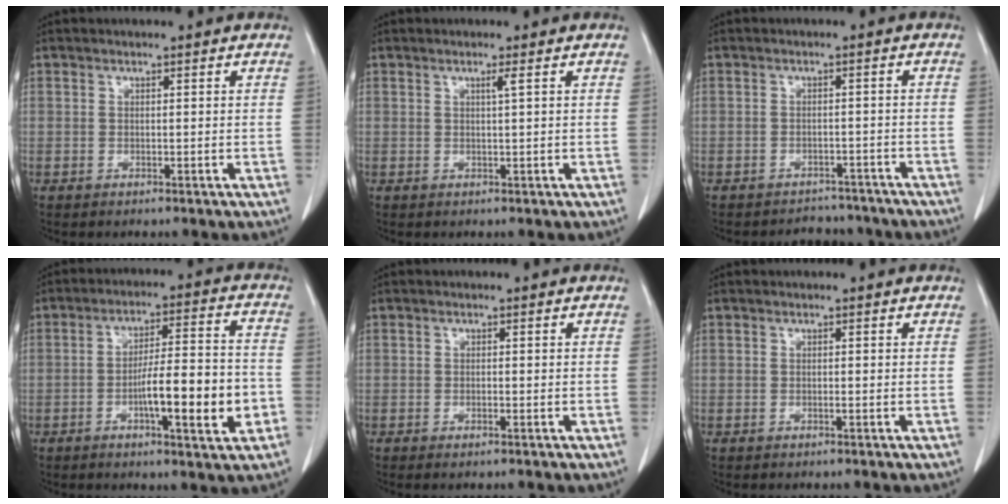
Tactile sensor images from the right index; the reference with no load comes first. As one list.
[{"total": 1.0, "force": [0.4, -0.3, 0.9], "torque": [-0.022, -0.003, 0.011]}, {"total": 7.4, "force": [-6.7, 3.0, 0.3], "torque": [0.003, 0.014, -0.077]}, {"total": 12.3, "force": [-3.7, 1.6, 11.6], "torque": [-0.182, 0.010, -0.055]}, {"total": 0.7, "force": [-0.4, 0.0, 0.5], "torque": [-0.009, -0.001, -0.006]}, {"total": 0.0}]